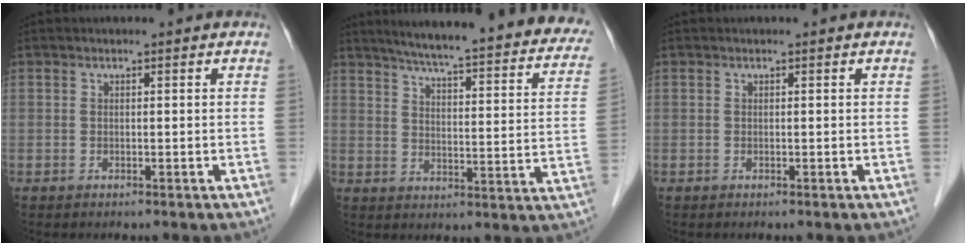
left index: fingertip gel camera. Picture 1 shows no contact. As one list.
[{"total": 29.1, "force": [25.2, 3.5, 14.0], "torque": [-0.194, -0.045, 0.299]}, {"total": 0.0}]